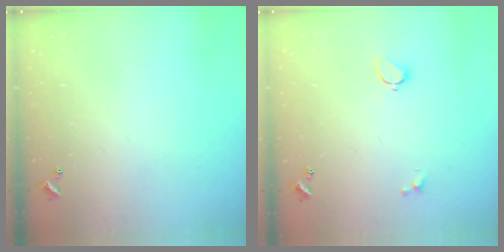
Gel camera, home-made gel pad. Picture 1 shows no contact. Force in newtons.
{"total": 1.7, "press": 1.6, "slide": 0.5}